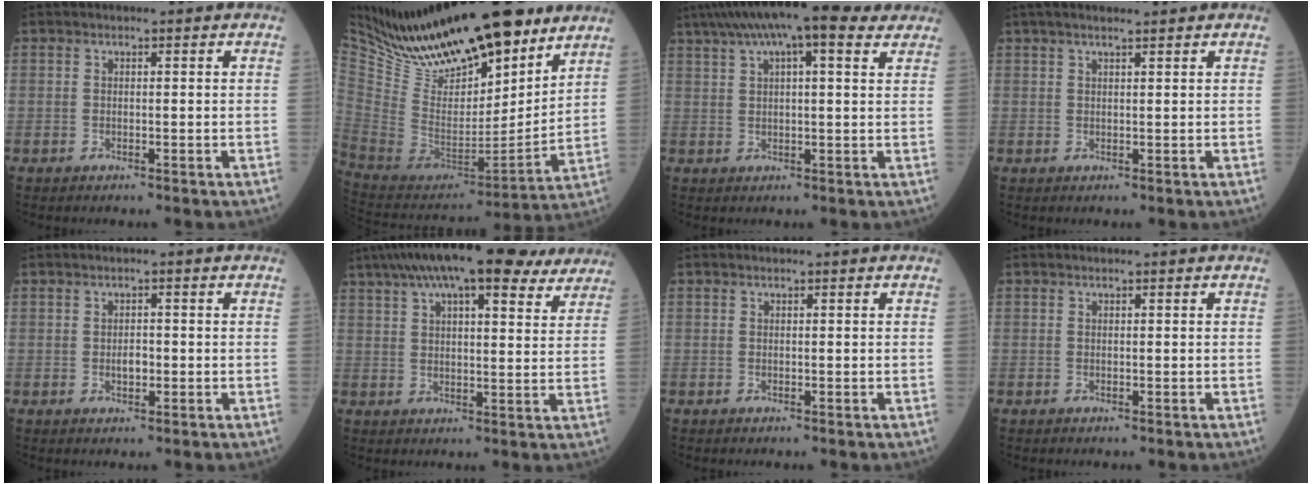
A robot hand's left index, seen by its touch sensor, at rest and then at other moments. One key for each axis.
{"total": 24.1, "fx": 19.2, "fy": 6.6, "fz": 12.9, "tx": -0.221, "ty": -0.018, "tz": 0.333}
{"total": 15.0, "fx": 10.4, "fy": 3.3, "fz": 10.4, "tx": -0.189, "ty": 0.053, "tz": 0.157}
{"total": 5.2, "fx": 4.2, "fy": 0.2, "fz": 3.1, "tx": -0.046, "ty": 0.027, "tz": 0.070}
{"total": 1.7, "fx": -0.2, "fy": 0.9, "fz": 1.5, "tx": -0.025, "ty": 0.001, "tz": -0.002}
{"total": 21.8, "fx": 16.8, "fy": 5.6, "fz": 12.7, "tx": -0.219, "ty": 0.059, "tz": 0.231}
{"total": 0.0}
{"total": 0.0}